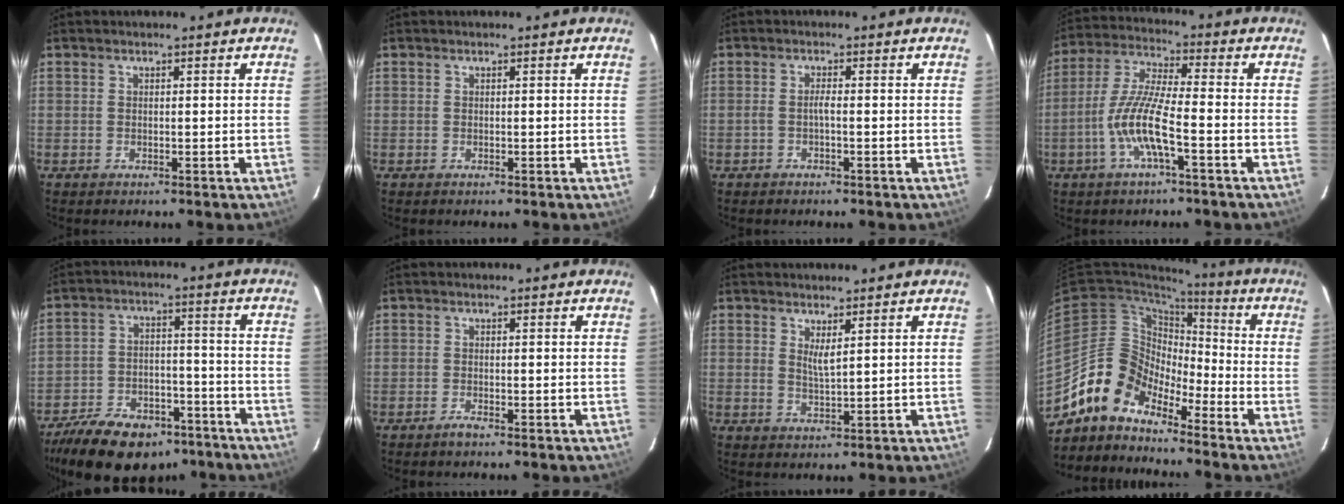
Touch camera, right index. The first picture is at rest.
{"total": 0.0}
{"total": 1.3, "force": [-0.6, 0.0, 1.2], "torque": [-0.025, 0.003, -0.012]}
{"total": 10.2, "force": [-3.9, 1.3, 9.4], "torque": [-0.203, -0.001, -0.076]}
{"total": 20.5, "force": [-15.2, 10.0, 9.5], "torque": [-0.205, 0.008, -0.220]}
{"total": 1.2, "force": [-1.0, 0.1, 0.7], "torque": [-0.016, -0.002, -0.020]}
{"total": 2.4, "force": [1.3, 0.4, 2.0], "torque": [-0.036, -0.004, 0.022]}
{"total": 10.9, "force": [-8.9, 5.6, 3.0], "torque": [-0.057, 0.036, -0.184]}